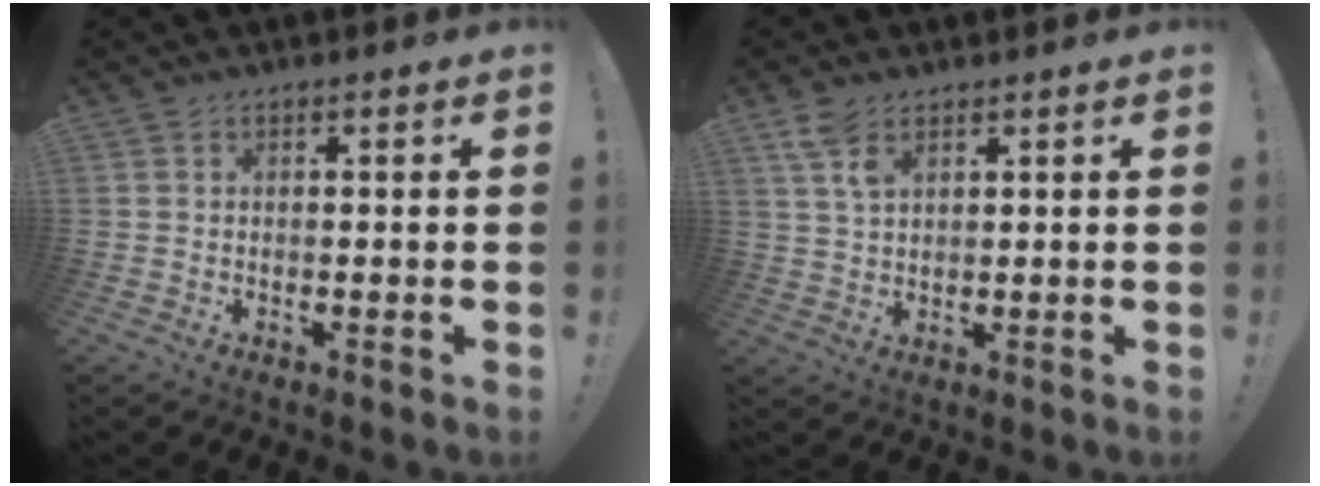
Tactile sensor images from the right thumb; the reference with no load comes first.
{"total": 6.0, "force": [3.7, 2.6, 3.9], "torque": [-0.069, -0.014, 0.069]}